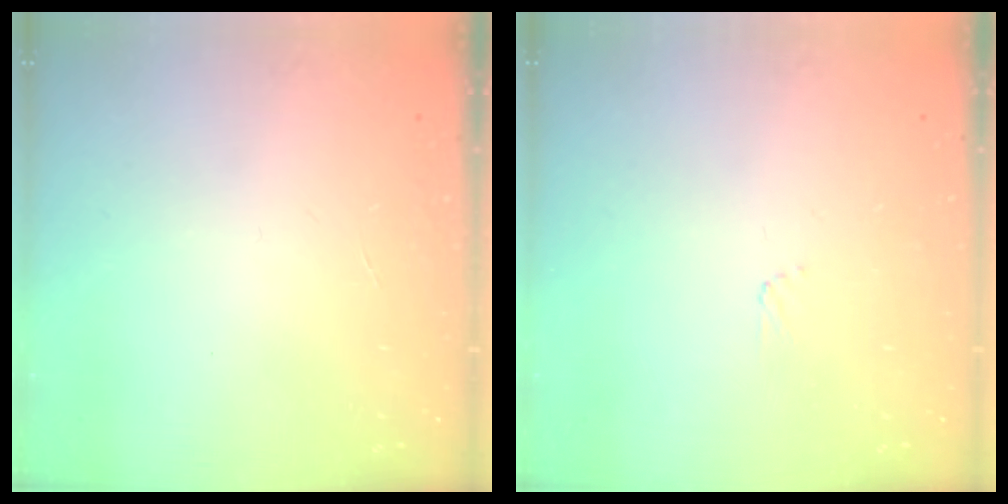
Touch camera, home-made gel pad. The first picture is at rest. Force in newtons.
{"total": 3.2, "press": 3.1, "slide": 0.3}